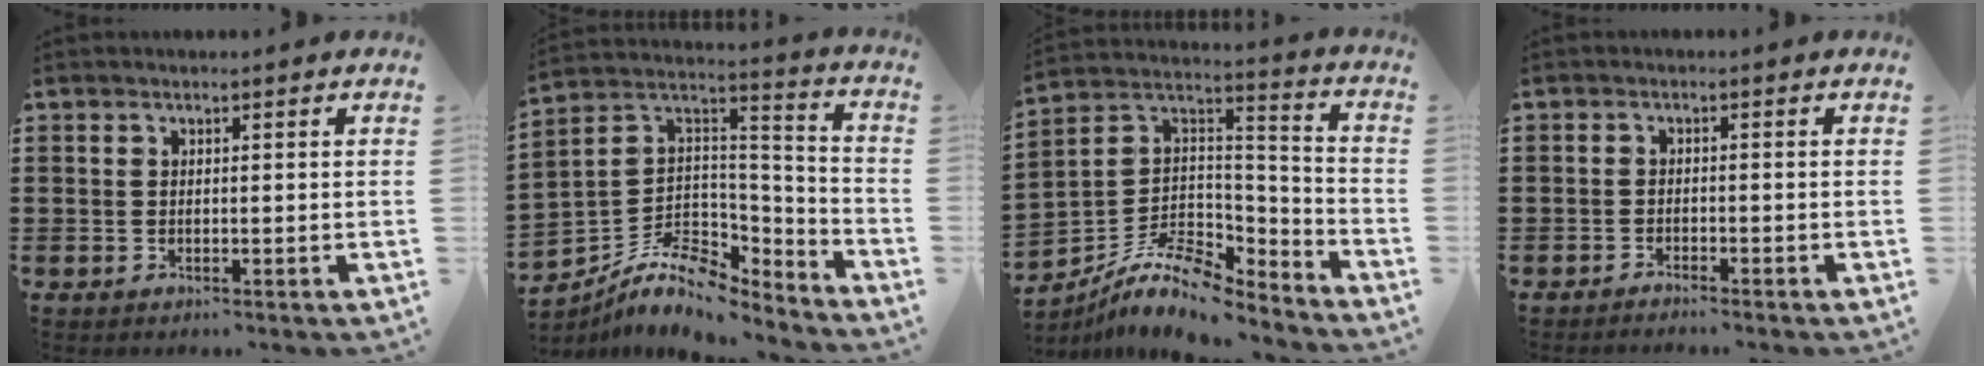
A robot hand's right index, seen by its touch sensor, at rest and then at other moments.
{"total": 9.6, "force": [-7.3, 4.5, 4.3], "torque": [-0.090, 0.010, -0.137]}
{"total": 10.8, "force": [-8.3, 4.0, 5.7], "torque": [-0.122, 0.012, -0.162]}
{"total": 1.4, "force": [-1.4, -0.2, 0.1], "torque": [-0.004, 0.001, -0.029]}